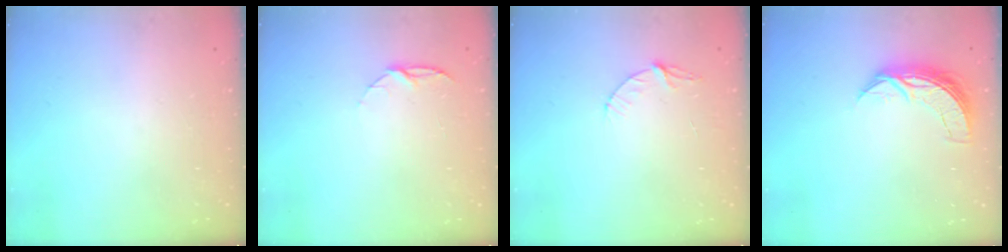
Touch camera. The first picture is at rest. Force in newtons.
{"total": 4.9, "press": 4.8, "slide": 0.6}
{"total": 4.7, "press": 4.7, "slide": 0.4}
{"total": 7.1, "press": 7.1, "slide": 0.4}